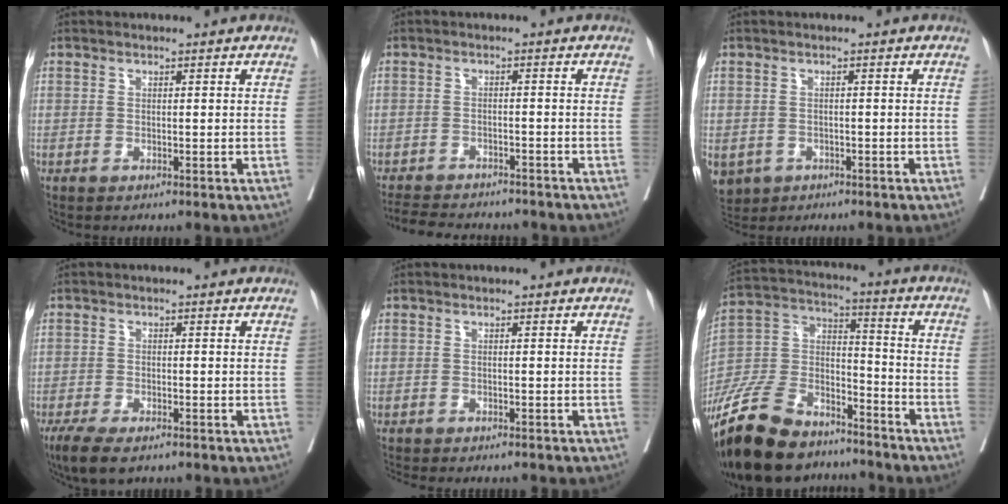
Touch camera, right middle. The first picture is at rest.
{"total": 11.7, "force": [-10.5, 3.0, 4.2], "torque": [-0.080, -0.006, -0.139]}
{"total": 6.8, "force": [-3.2, 5.6, 2.1], "torque": [-0.057, -0.003, -0.045]}
{"total": 6.2, "force": [-4.5, 1.9, 3.8], "torque": [-0.068, -0.013, -0.073]}
{"total": 6.9, "force": [-6.2, 1.3, 2.6], "torque": [-0.030, -0.008, -0.081]}
{"total": 24.6, "force": [-19.2, 10.3, 11.5], "torque": [-0.304, -0.011, -0.341]}